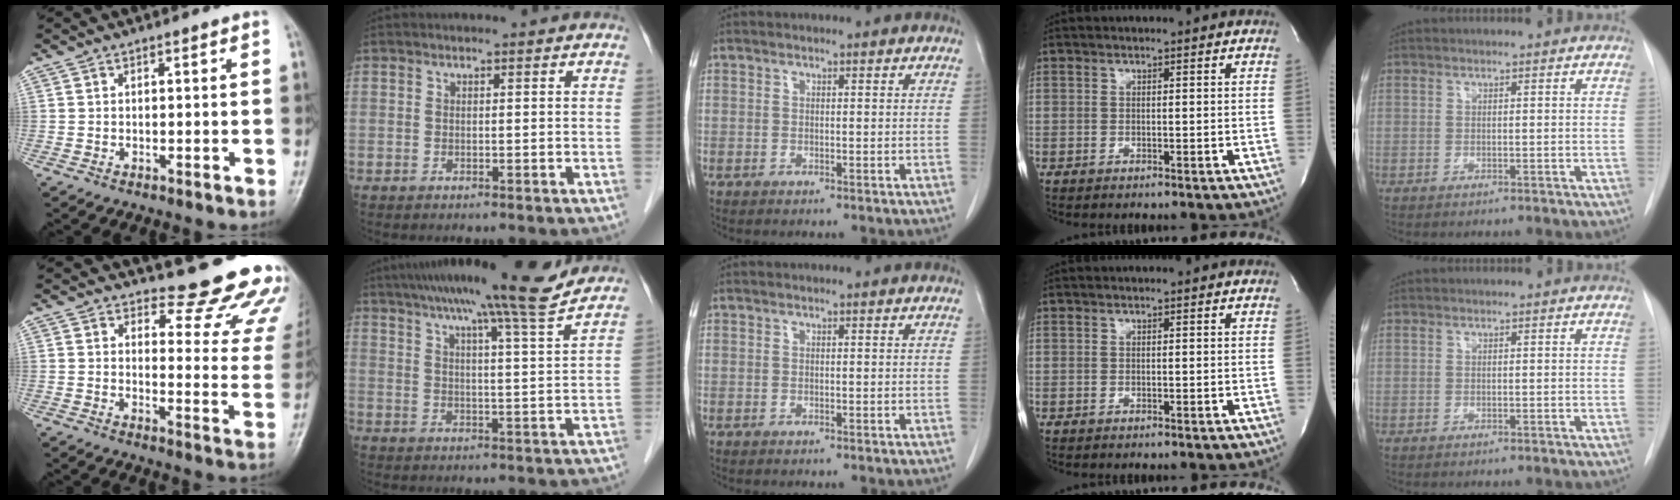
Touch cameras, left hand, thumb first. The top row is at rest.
{"thumb": {"total": 16.8, "force": [15.8, 4.0, 4.1], "torque": [0.004, -0.165, 0.164]}, "index": {"total": 15.5, "force": [12.9, -0.6, 8.4], "torque": [-0.138, 0.009, 0.174]}}